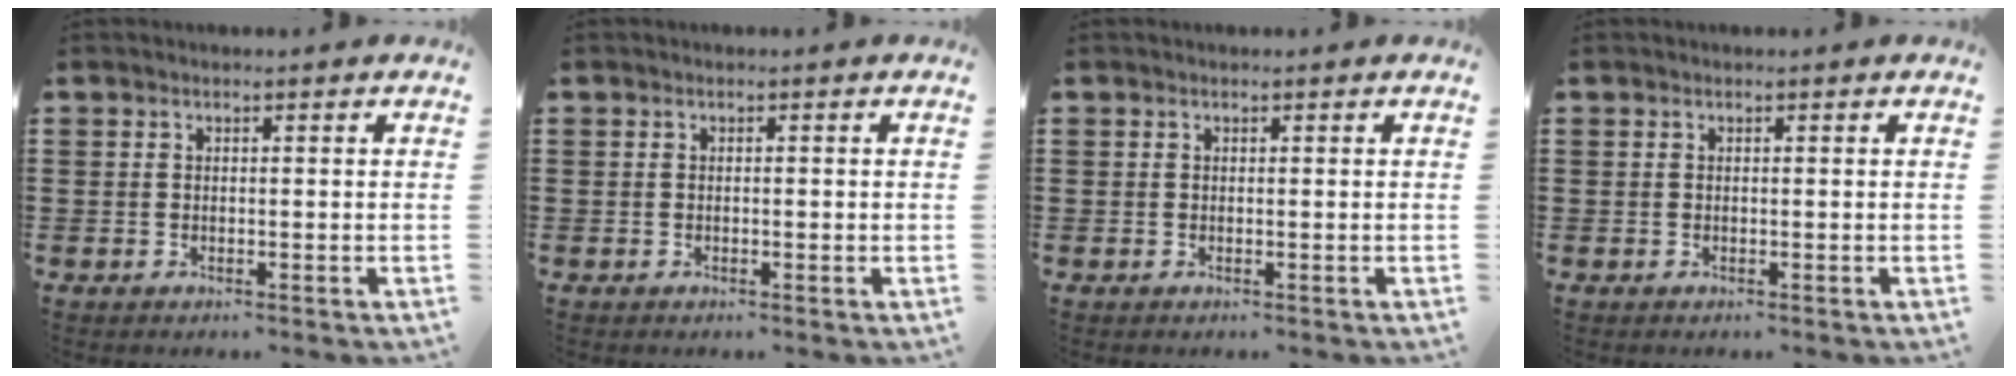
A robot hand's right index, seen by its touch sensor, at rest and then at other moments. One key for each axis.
{"total": 0.0}
{"total": 0.0}
{"total": 0.0}